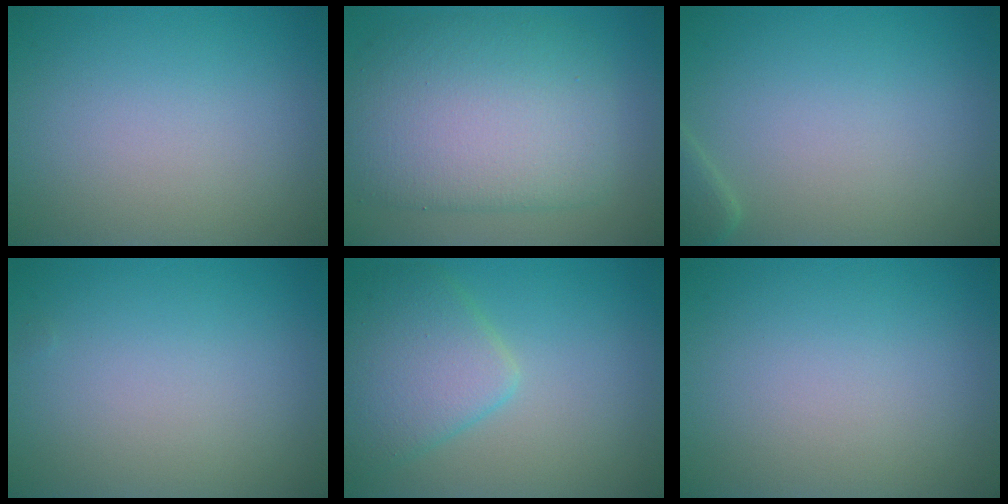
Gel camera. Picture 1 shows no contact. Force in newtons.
{"total": 8.4, "press": 8.4, "slide": 0.2}
{"total": 1.2, "press": 1.2, "slide": 0.1}
{"total": 0.0}
{"total": 4.8, "press": 4.8, "slide": 0.1}
{"total": 0.0}